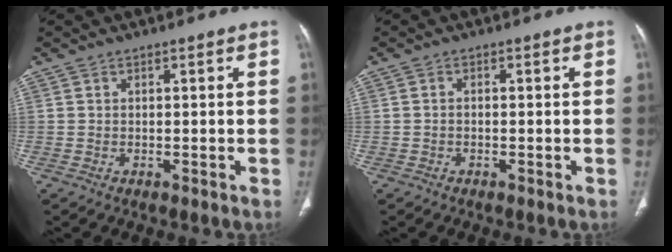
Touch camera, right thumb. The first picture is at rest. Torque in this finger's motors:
{"motor_torque": [-0.73, -0.15, -0.58, 0.20, -0.02]}